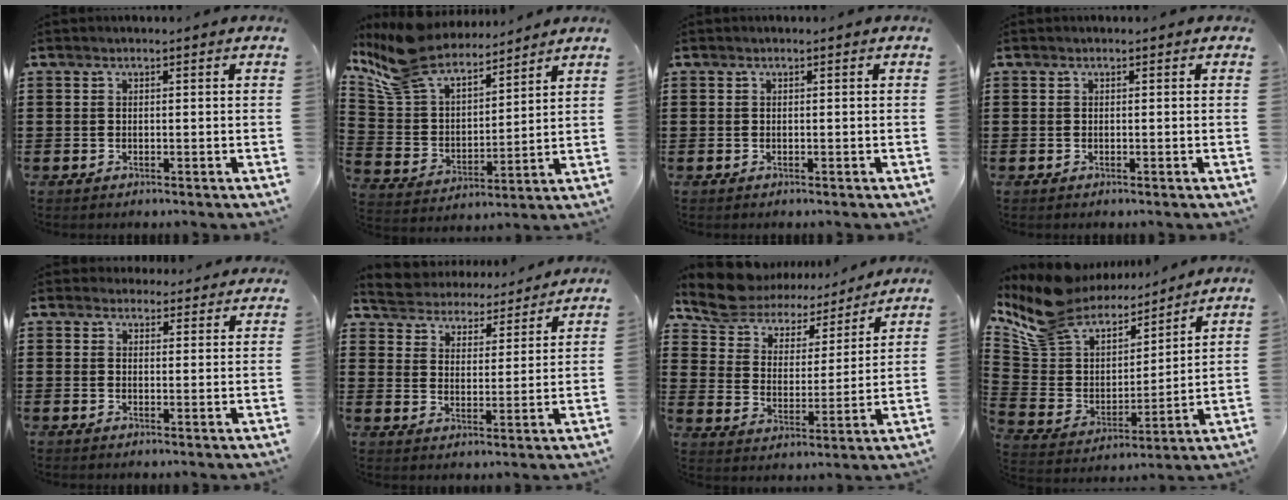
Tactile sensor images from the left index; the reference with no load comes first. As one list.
[{"total": 10.2, "force": [9.2, 3.3, 2.9], "torque": [-0.100, -0.053, 0.169]}, {"total": 0.0}, {"total": 0.0}, {"total": 3.0, "force": [2.8, 1.1, 0.2], "torque": [-0.004, -0.005, 0.052]}, {"total": 4.6, "force": [4.5, -0.1, -0.9], "torque": [-0.012, -0.040, 0.075]}, {"total": 7.9, "force": [7.3, 2.6, 1.4], "torque": [-0.070, -0.043, 0.129]}, {"total": 10.0, "force": [8.9, 4.3, 1.7], "torque": [-0.090, -0.058, 0.161]}]